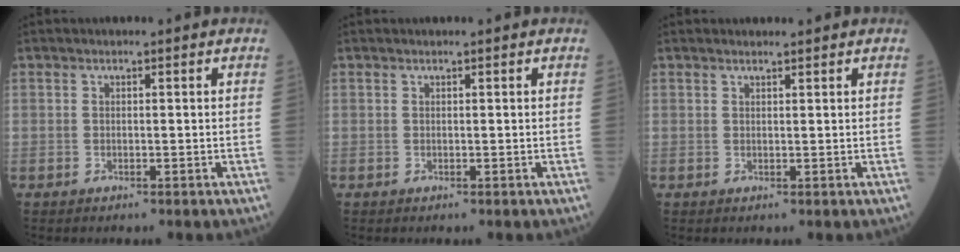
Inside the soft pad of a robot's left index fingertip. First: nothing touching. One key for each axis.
{"total": 0.0}
{"total": 1.1, "fx": 1.1, "fy": 0.1, "fz": 0.3, "tx": -0.009, "ty": 0.003, "tz": 0.019}